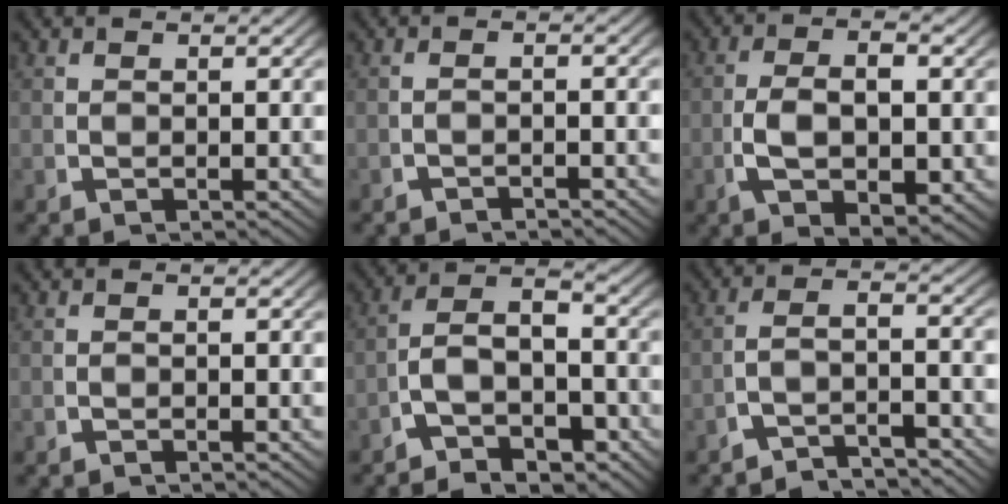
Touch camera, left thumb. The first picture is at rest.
{"total": 1.6, "force": [-1.5, 0.0, 0.3], "torque": [-0.008, -0.003, -0.025]}
{"total": 6.0, "force": [-0.5, 3.1, 5.1], "torque": [-0.098, -0.016, 0.003]}
{"total": 0.5, "force": [-0.5, 0.0, 0.1], "torque": [-0.001, 0.001, -0.011]}
{"total": 7.9, "force": [-2.8, 5.0, 5.4], "torque": [-0.095, -0.027, -0.042]}
{"total": 4.4, "force": [-2.7, 1.6, 3.0], "torque": [-0.053, -0.014, -0.040]}